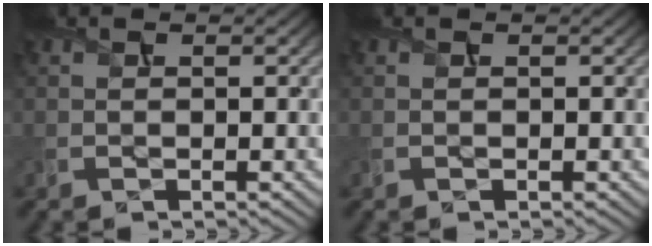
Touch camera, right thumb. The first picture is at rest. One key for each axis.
{"total": 0.0}